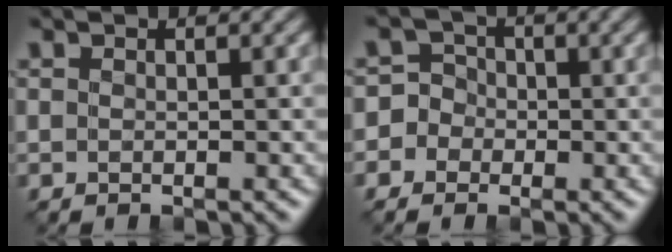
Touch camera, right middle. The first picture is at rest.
{"total": 4.3, "force": [-1.9, 3.9, 0.4], "torque": [0.015, 0.015, -0.056]}